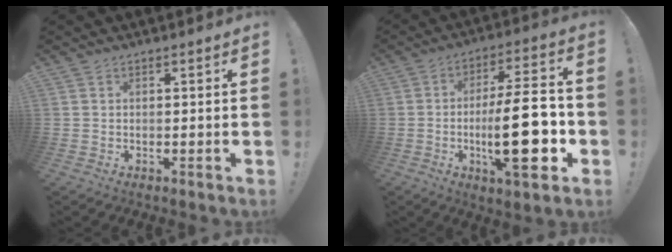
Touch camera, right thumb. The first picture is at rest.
{"total": 22.7, "force": [-4.1, 6.8, 21.3], "torque": [-0.339, 0.000, -0.065]}